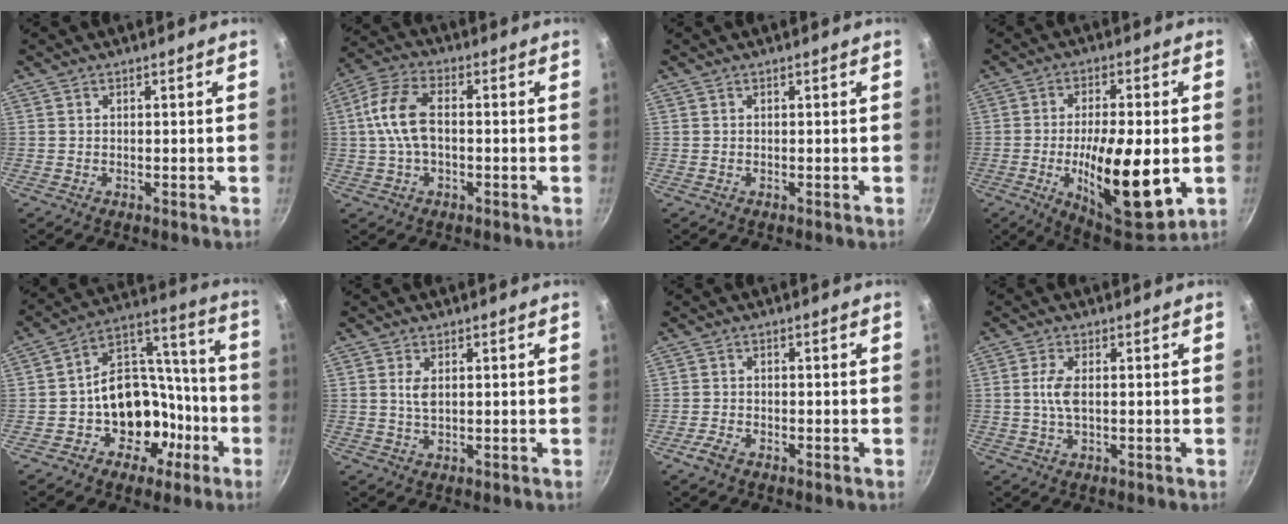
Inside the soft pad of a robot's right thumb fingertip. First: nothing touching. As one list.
[{"total": 9.8, "force": [-0.1, 5.5, 8.1], "torque": [-0.163, 0.028, -0.013]}, {"total": 0.0}, {"total": 18.7, "force": [-3.4, 6.6, 17.2], "torque": [-0.266, -0.002, -0.049]}, {"total": 16.2, "force": [-5.5, 12.7, 8.4], "torque": [-0.080, 0.072, -0.078]}, {"total": 2.5, "force": [0.6, 1.2, 2.1], "torque": [-0.039, -0.004, 0.013]}, {"total": 2.7, "force": [-1.8, 1.2, 1.6], "torque": [-0.039, 0.014, -0.038]}, {"total": 3.8, "force": [0.1, 1.5, 3.5], "torque": [-0.083, 0.003, 0.001]}]